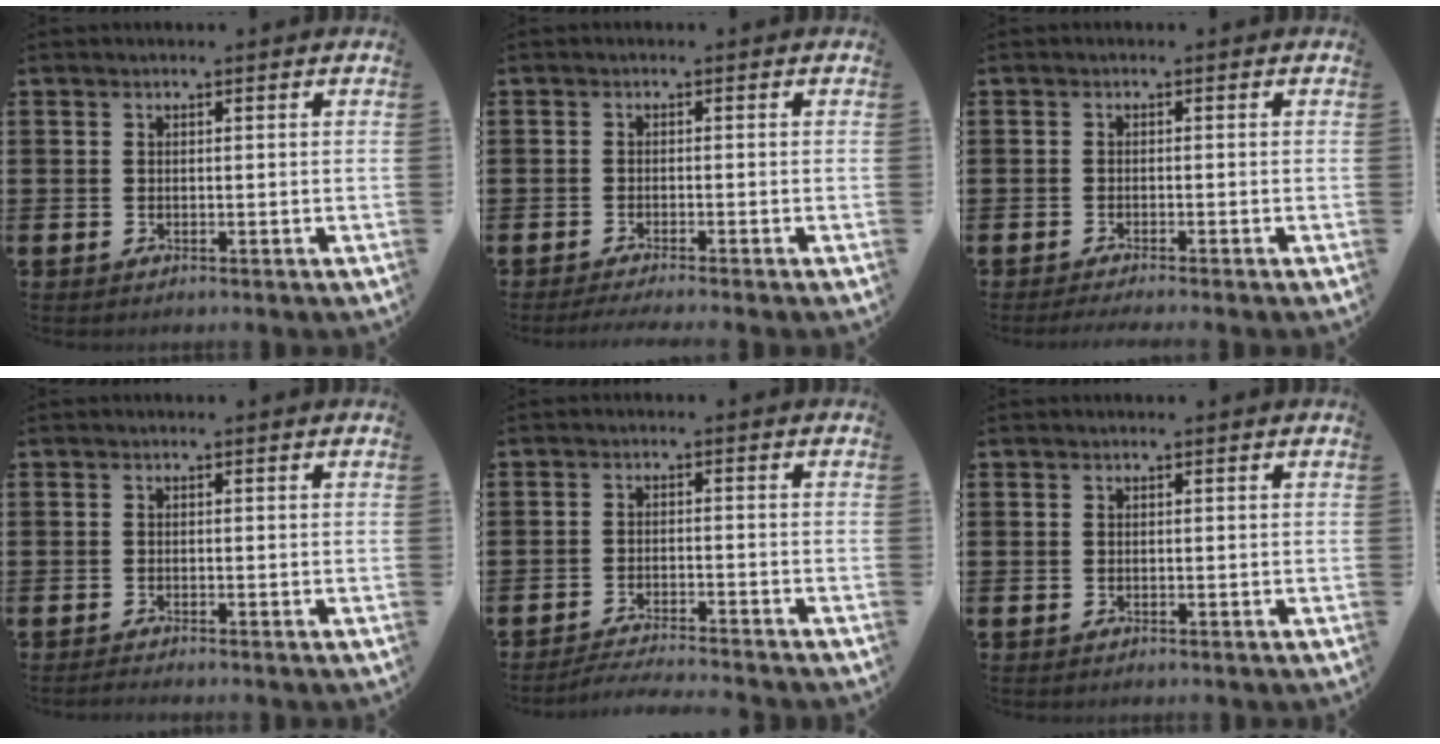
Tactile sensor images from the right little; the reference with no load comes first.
{"total": 1.1, "force": [-0.9, -0.1, 0.7], "torque": [-0.009, 0.000, -0.017]}
{"total": 0.8, "force": [-0.7, -0.1, 0.4], "torque": [-0.005, -0.002, -0.014]}
{"total": 0.5, "force": [-0.5, 0.0, 0.2], "torque": [-0.003, -0.003, -0.009]}
{"total": 2.3, "force": [-2.3, -0.3, 0.4], "torque": [-0.006, 0.004, -0.047]}
{"total": 0.0}